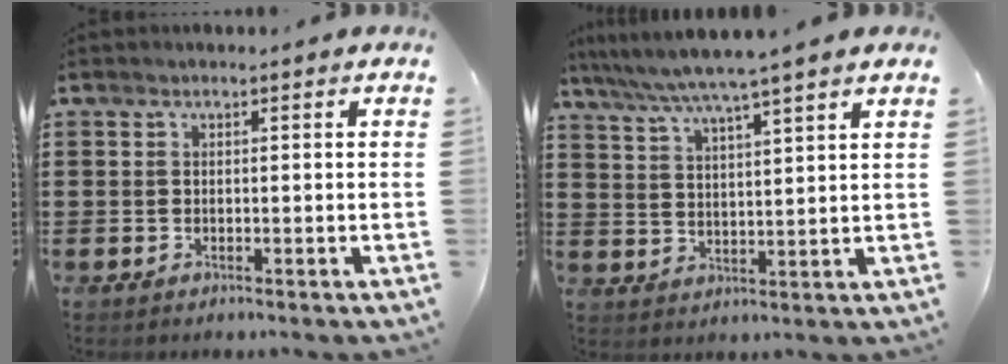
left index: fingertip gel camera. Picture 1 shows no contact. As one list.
[{"total": 5.5, "force": [4.7, -0.9, 2.7], "torque": [-0.070, -0.031, 0.078]}]